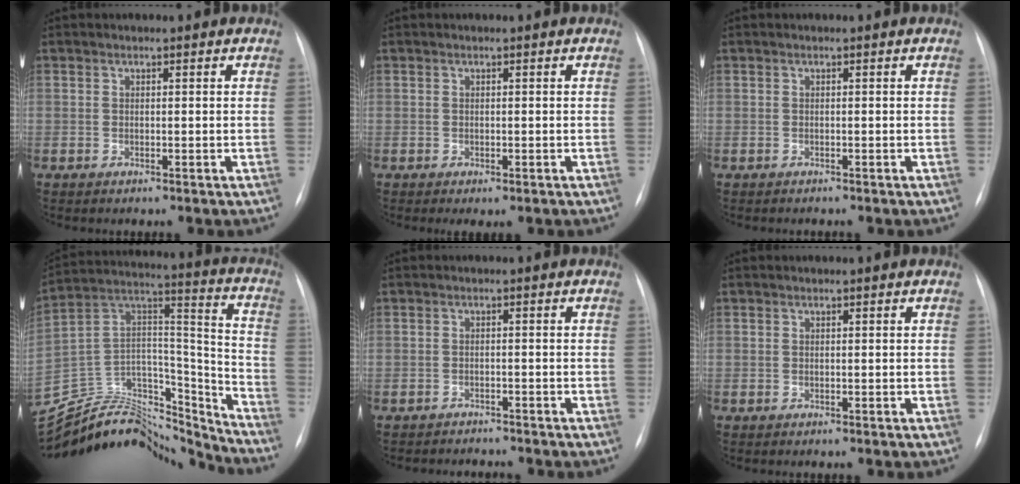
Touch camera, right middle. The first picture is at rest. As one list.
[{"total": 2.3, "force": [-1.6, 0.6, 1.6], "torque": [-0.021, -0.006, -0.018]}, {"total": 0.7, "force": [-0.7, 0.2, 0.1], "torque": [-0.007, -0.001, -0.010]}, {"total": 27.4, "force": [-25.6, 7.0, 6.7], "torque": [-0.157, 0.037, -0.406]}, {"total": 3.4, "force": [-3.3, 0.9, 0.1], "torque": [0.001, -0.006, -0.047]}, {"total": 0.0}]